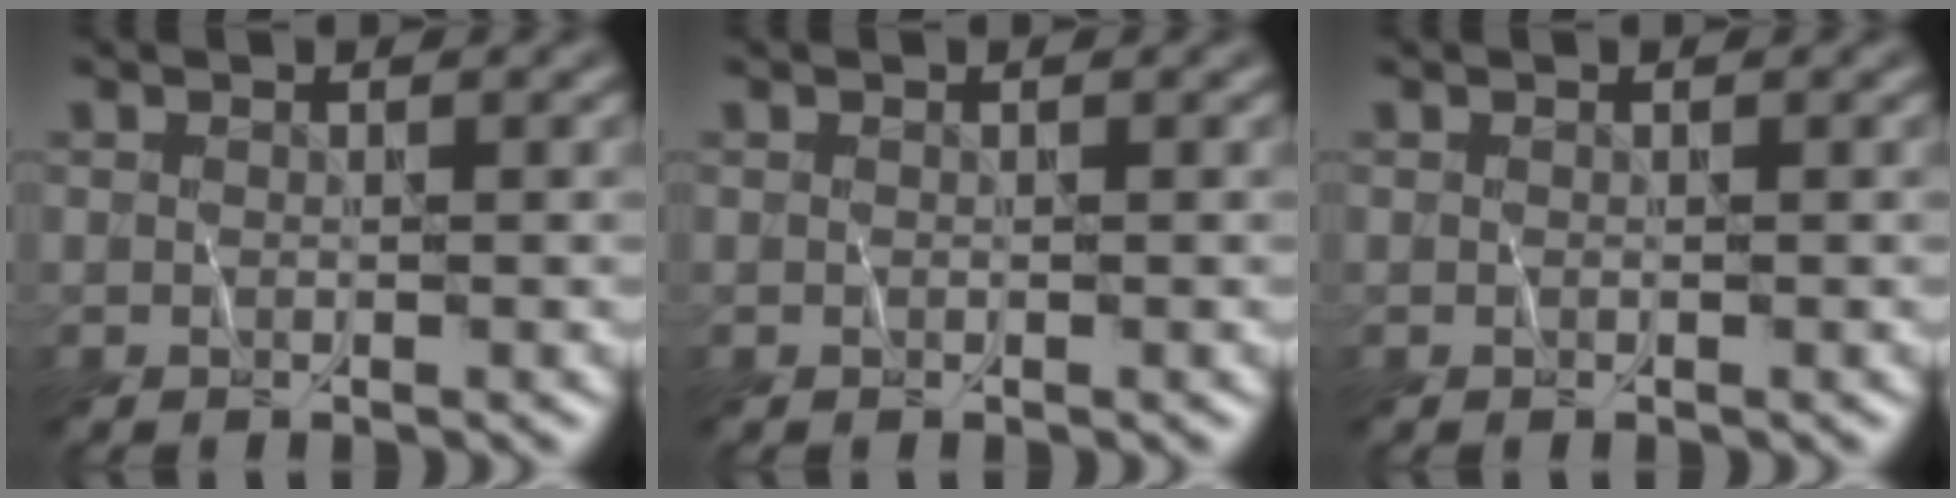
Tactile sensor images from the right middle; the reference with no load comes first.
{"total": 0.0}
{"total": 0.0}